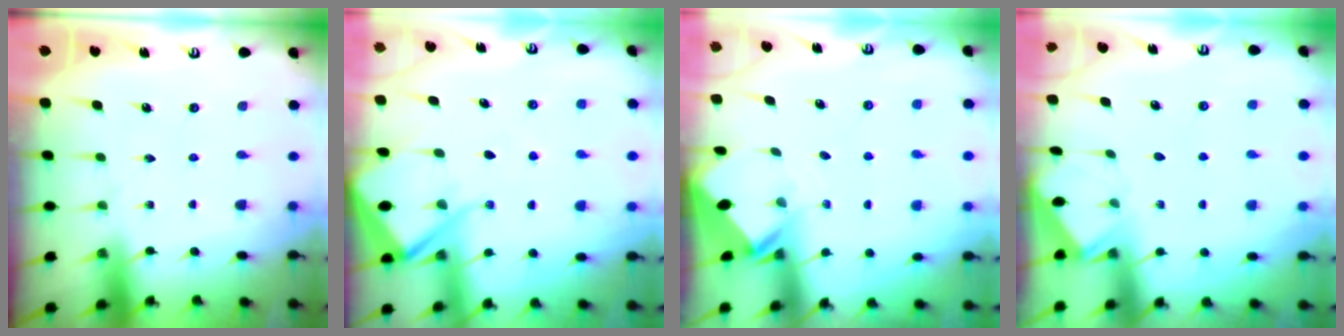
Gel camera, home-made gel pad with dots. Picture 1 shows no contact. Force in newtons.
{"total": 8.0, "press": 7.9, "slide": 1.0}
{"total": 2.1, "press": 2.1, "slide": 0.1}
{"total": 1.6, "press": 1.6, "slide": 0.1}